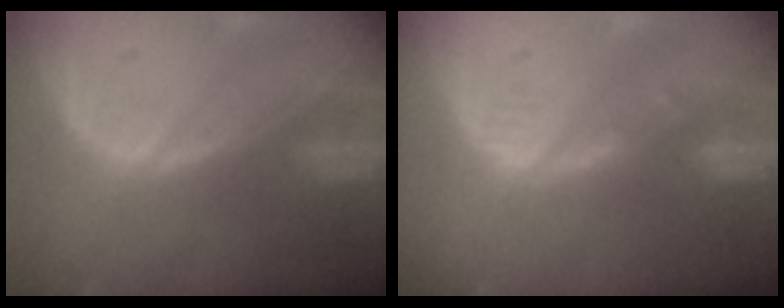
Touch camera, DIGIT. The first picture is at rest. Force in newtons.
{"total": 2.0, "press": 2.0, "slide": 0.3}